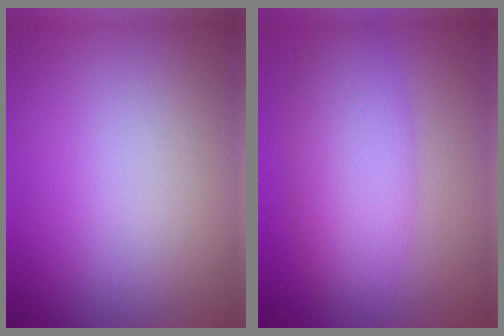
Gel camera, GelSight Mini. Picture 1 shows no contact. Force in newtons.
{"total": 5.6, "press": 5.6, "slide": 0.2}